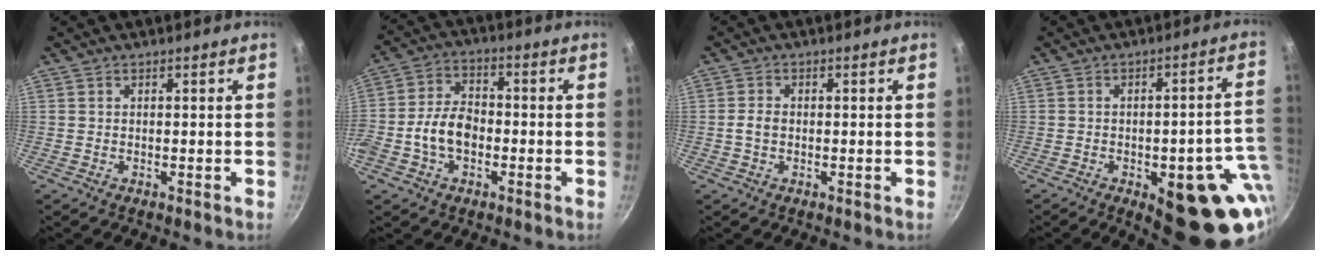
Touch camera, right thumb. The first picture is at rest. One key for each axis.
{"total": 9.1, "fx": -2.3, "fy": 6.2, "fz": 6.3, "tx": -0.098, "ty": 0.034, "tz": -0.053}
{"total": 2.2, "fx": -0.3, "fy": 1.6, "fz": 1.5, "tx": -0.029, "ty": 0.010, "tz": -0.007}
{"total": 19.1, "fx": -5.1, "fy": 7.7, "fz": 16.7, "tx": -0.142, "ty": 0.011, "tz": -0.060}